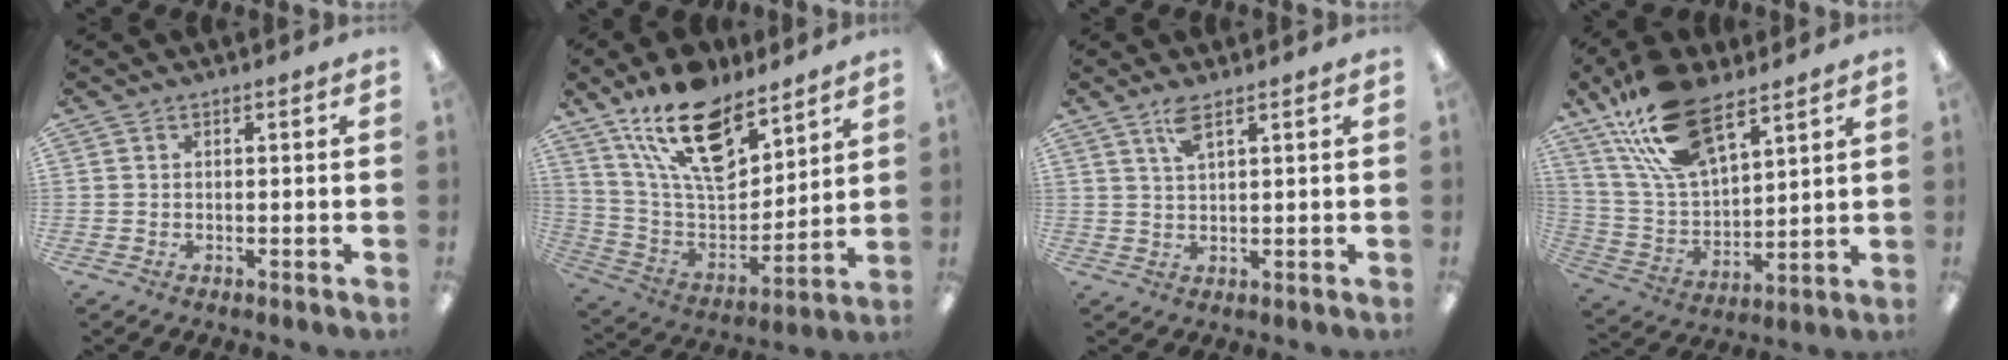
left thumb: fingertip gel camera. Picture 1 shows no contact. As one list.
[{"total": 19.7, "force": [13.5, 9.4, 11.0], "torque": [-0.195, -0.074, 0.239]}, {"total": 4.1, "force": [2.7, 1.0, 3.0], "torque": [-0.068, 0.003, 0.047]}, {"total": 20.1, "force": [13.1, 9.3, 12.2], "torque": [-0.260, -0.047, 0.233]}]